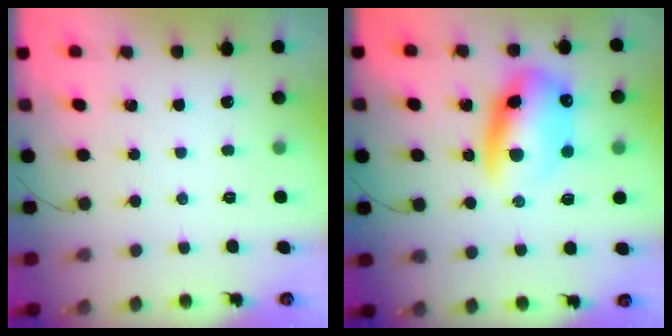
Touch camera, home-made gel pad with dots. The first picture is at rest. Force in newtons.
{"total": 14.1, "press": 13.7, "slide": 3.3}